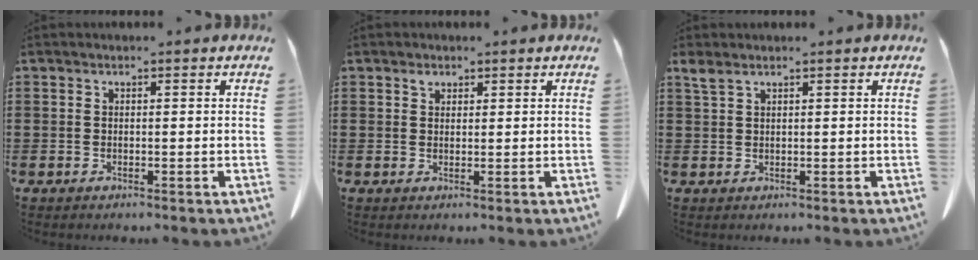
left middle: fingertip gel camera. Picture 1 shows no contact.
{"total": 1.0, "force": [0.6, 0.6, 0.6], "torque": [0.002, -0.006, 0.008]}
{"total": 1.7, "force": [1.1, 0.4, 1.2], "torque": [-0.029, 0.000, 0.022]}